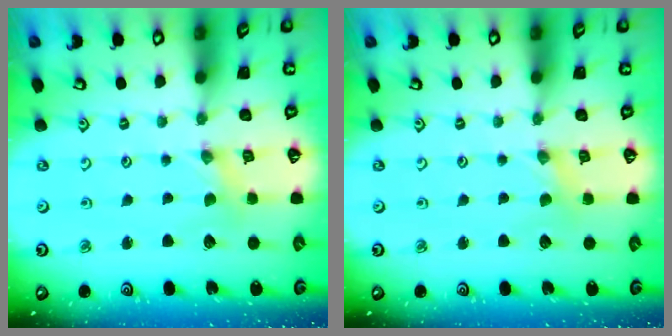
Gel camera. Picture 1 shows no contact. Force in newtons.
{"total": 0.9, "press": 0.9, "slide": 0.1}